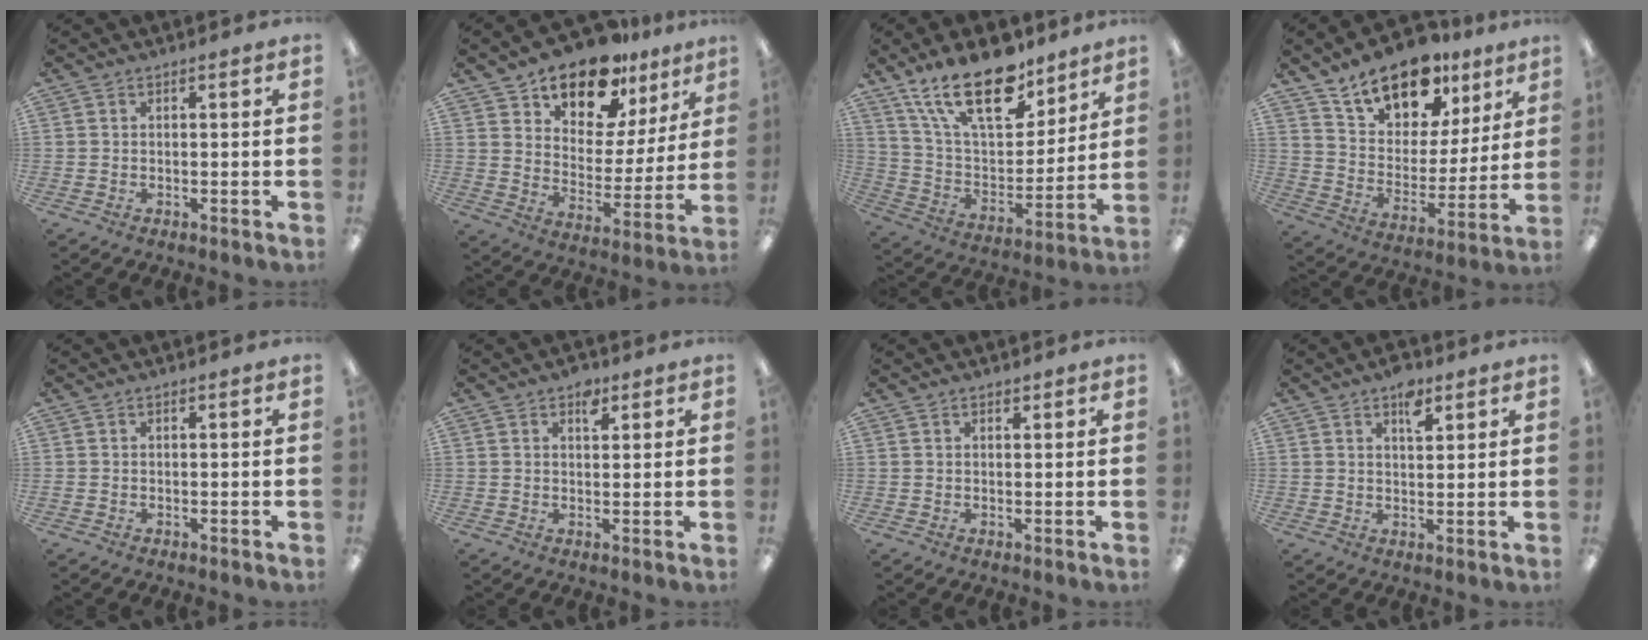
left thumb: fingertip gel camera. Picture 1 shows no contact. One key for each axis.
{"total": 15.7, "fx": 12.8, "fy": 7.3, "fz": 5.3, "tx": -0.092, "ty": -0.097, "tz": 0.229}
{"total": 22.6, "fx": 15.1, "fy": 10.2, "fz": 13.3, "tx": -0.242, "ty": -0.078, "tz": 0.265}
{"total": 16.6, "fx": 12.6, "fy": 8.6, "fz": 6.6, "tx": -0.115, "ty": -0.083, "tz": 0.229}
{"total": 0.0}
{"total": 3.8, "fx": 2.4, "fy": 2.0, "fz": 2.1, "tx": -0.006, "ty": -0.013, "tz": 0.034}
{"total": 1.1, "fx": 0.9, "fy": 0.5, "fz": 0.3, "tx": -0.007, "ty": 0.001, "tz": 0.018}
{"total": 5.5, "fx": 3.6, "fy": 2.7, "fz": 3.2, "tx": -0.032, "ty": -0.017, "tz": 0.056}